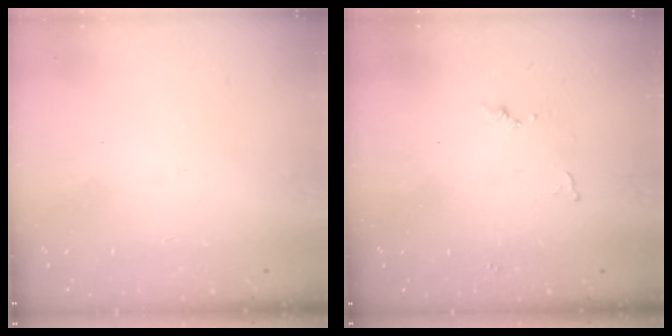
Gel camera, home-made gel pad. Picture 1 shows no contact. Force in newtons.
{"total": 5.9, "press": 5.9, "slide": 0.4}